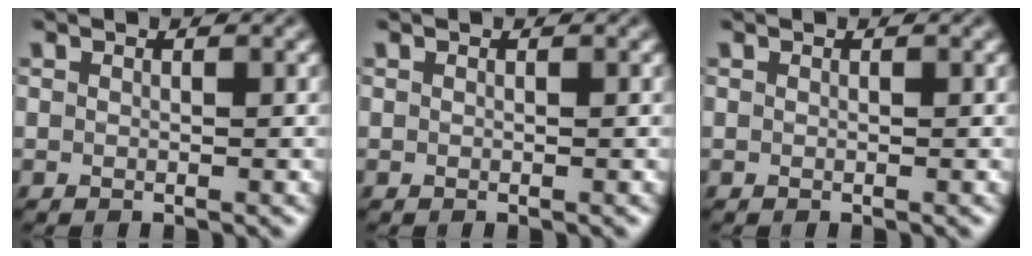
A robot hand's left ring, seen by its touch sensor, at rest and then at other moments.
{"total": 0.0}
{"total": 0.0}